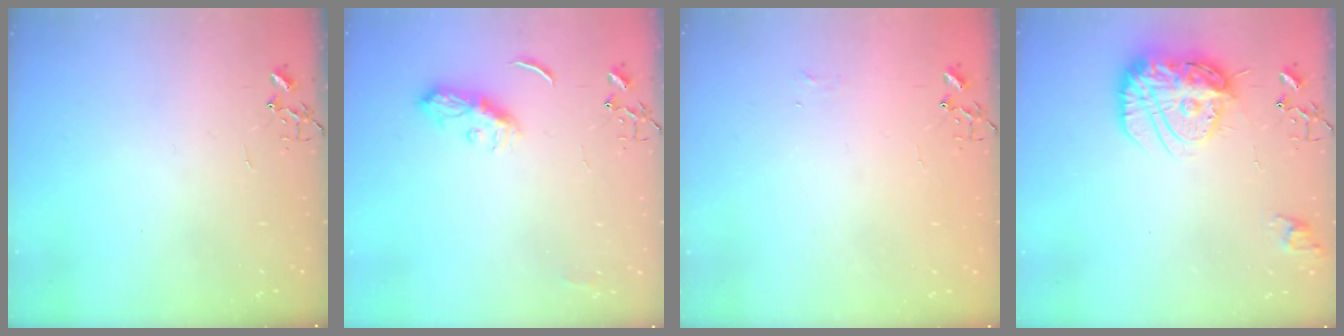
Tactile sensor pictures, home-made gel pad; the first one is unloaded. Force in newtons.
{"total": 8.4, "press": 8.4, "slide": 0.2}
{"total": 3.8, "press": 3.8, "slide": 0.6}
{"total": 16.5, "press": 16.5, "slide": 1.6}